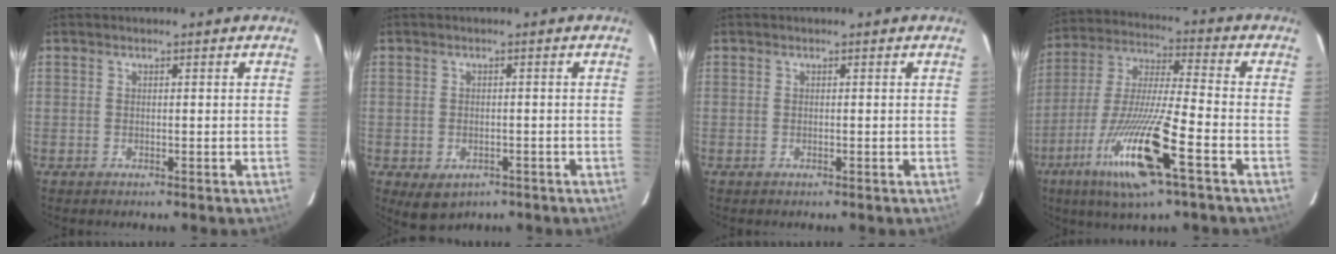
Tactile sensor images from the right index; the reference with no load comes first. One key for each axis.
{"total": 4.4, "fx": -2.3, "fy": 3.1, "fz": 2.0, "tx": -0.035, "ty": -0.005, "tz": -0.023}
{"total": 0.0}
{"total": 16.9, "fx": -7.8, "fy": 0.7, "fz": 15.0, "tx": -0.314, "ty": -0.029, "tz": -0.145}